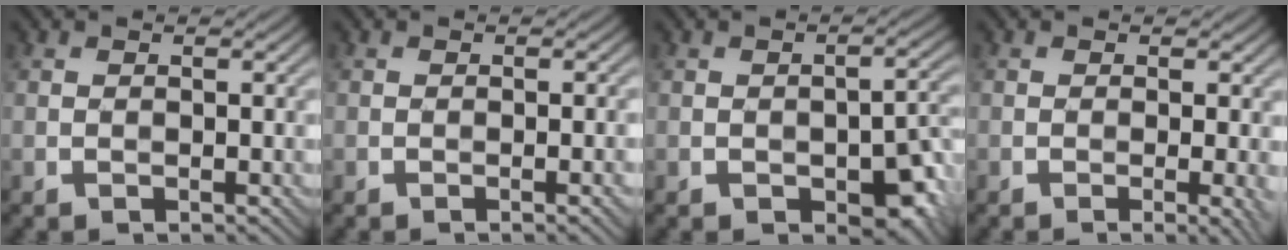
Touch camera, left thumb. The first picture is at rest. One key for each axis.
{"total": 1.9, "fx": -0.5, "fy": 0.3, "fz": 1.8, "tx": -0.024, "ty": 0.003, "tz": -0.010}
{"total": 6.9, "fx": -2.8, "fy": 3.6, "fz": 5.2, "tx": -0.064, "ty": -0.008, "tz": -0.035}
{"total": 2.4, "fx": -0.5, "fy": 0.4, "fz": 2.3, "tx": -0.038, "ty": -0.001, "tz": -0.012}